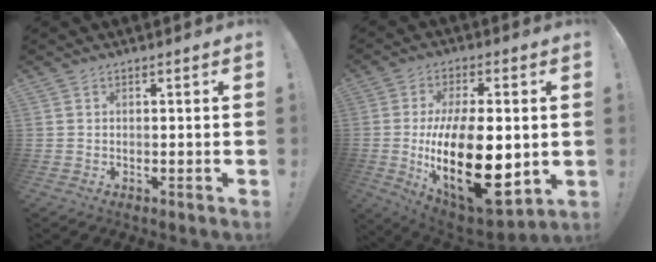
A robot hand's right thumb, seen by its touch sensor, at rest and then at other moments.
{"total": 27.5, "force": [-2.4, 12.6, 24.3], "torque": [-0.456, -0.013, -0.026]}